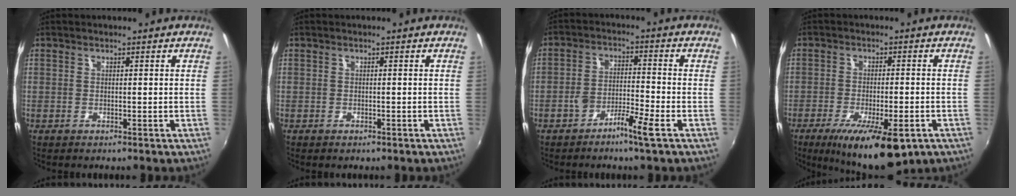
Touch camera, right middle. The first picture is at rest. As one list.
[{"total": 0.8, "force": [-0.6, 0.6, 0.3], "torque": [-0.006, -0.002, -0.007]}, {"total": 5.1, "force": [-3.4, 0.1, 3.8], "torque": [-0.085, 0.004, -0.065]}, {"total": 15.2, "force": [-9.0, 4.8, 11.3], "torque": [-0.205, -0.040, -0.130]}]